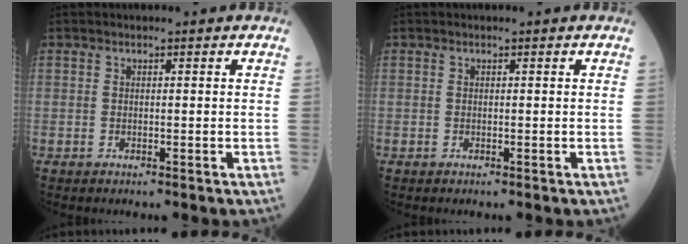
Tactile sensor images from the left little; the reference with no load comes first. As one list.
[{"total": 0.0}]